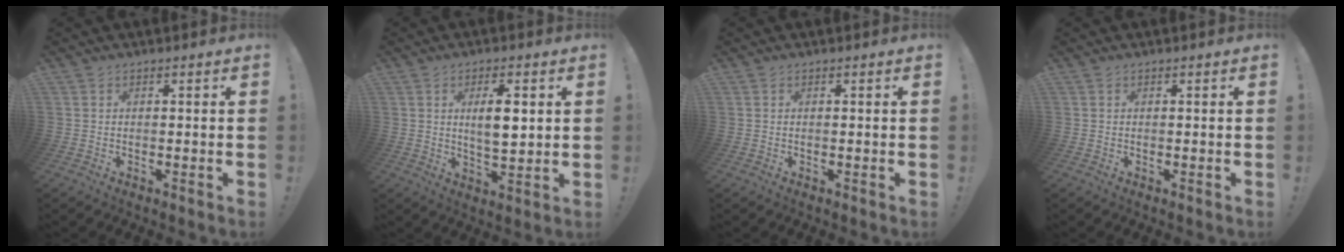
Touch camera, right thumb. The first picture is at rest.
{"total": 8.4, "force": [2.1, 3.0, 7.5], "torque": [-0.122, -0.007, 0.030]}
{"total": 0.0}
{"total": 0.0}